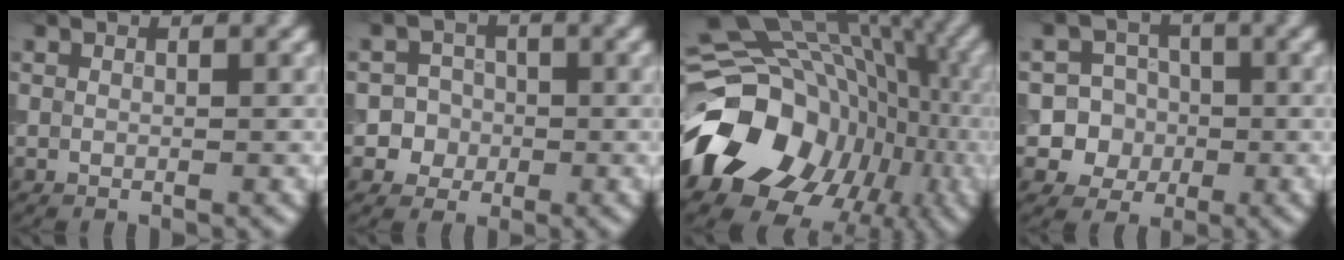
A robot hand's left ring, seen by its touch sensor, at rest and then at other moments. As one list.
[{"total": 4.0, "force": [-0.9, 3.9, 0.5], "torque": [0.024, 0.014, -0.033]}, {"total": 18.6, "force": [-5.3, 14.8, 10.1], "torque": [-0.185, 0.001, -0.077]}, {"total": 6.9, "force": [-1.2, 6.7, 1.2], "torque": [-0.002, 0.019, -0.043]}]